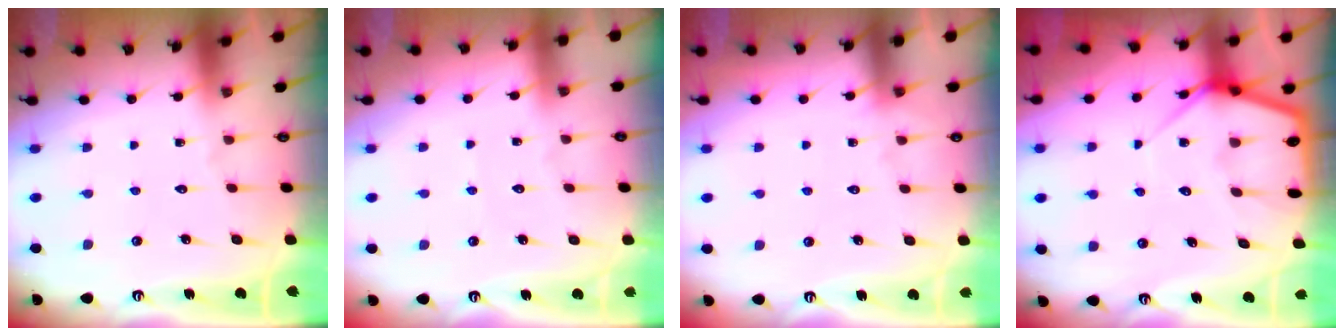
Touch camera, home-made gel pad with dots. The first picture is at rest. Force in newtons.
{"total": 2.3, "press": 2.3, "slide": 0.3}
{"total": 4.5, "press": 4.4, "slide": 0.5}
{"total": 7.1, "press": 7.1, "slide": 0.8}